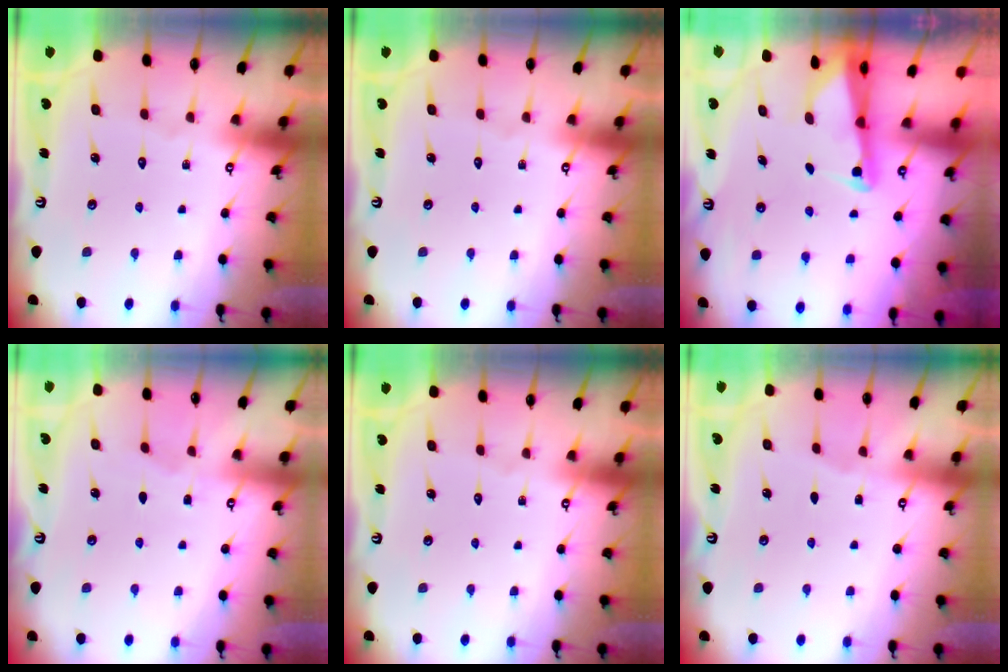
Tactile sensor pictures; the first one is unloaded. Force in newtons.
{"total": 0.0}
{"total": 2.6, "press": 2.6, "slide": 0.3}
{"total": 2.9, "press": 2.9, "slide": 0.3}
{"total": 0.0}
{"total": 1.8, "press": 1.8, "slide": 0.2}